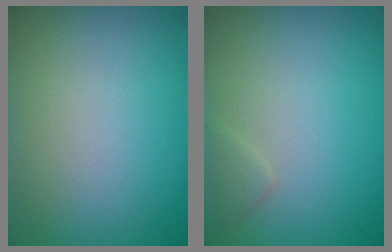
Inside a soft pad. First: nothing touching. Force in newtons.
{"total": 0.9, "press": 0.9, "slide": 0.0}